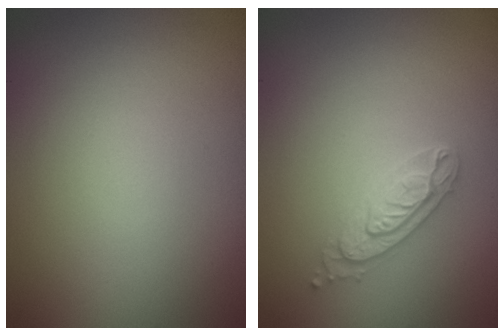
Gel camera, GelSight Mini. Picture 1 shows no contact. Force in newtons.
{"total": 2.5, "press": 2.4, "slide": 0.6}